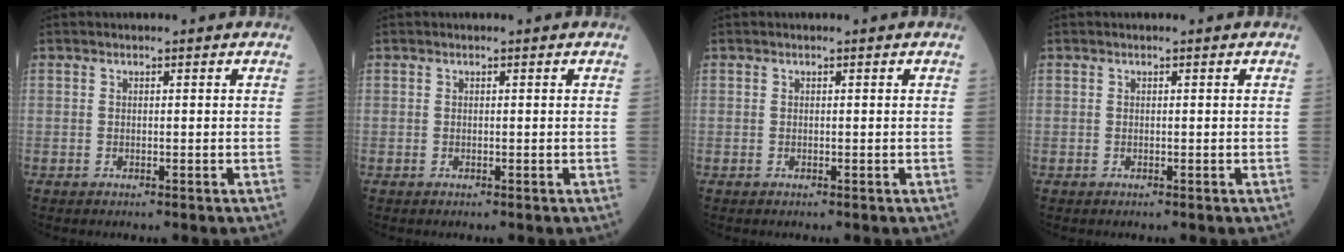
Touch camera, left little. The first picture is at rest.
{"total": 0.0}
{"total": 0.0}
{"total": 0.0}